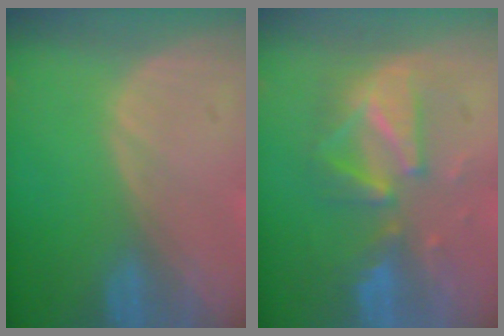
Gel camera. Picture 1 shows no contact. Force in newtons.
{"total": 8.0, "press": 8.0, "slide": 0.6}